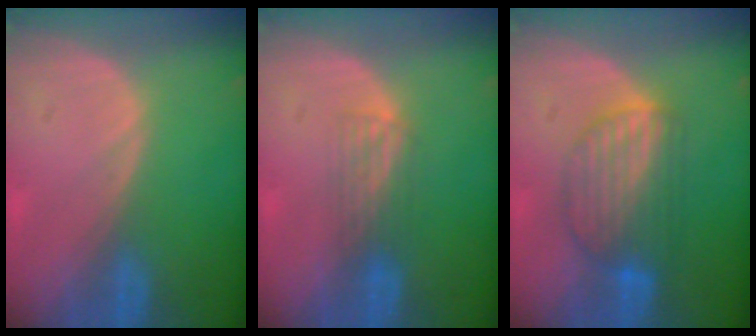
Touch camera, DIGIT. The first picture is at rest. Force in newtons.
{"total": 2.9, "press": 2.6, "slide": 1.2}
{"total": 7.1, "press": 7.0, "slide": 1.3}